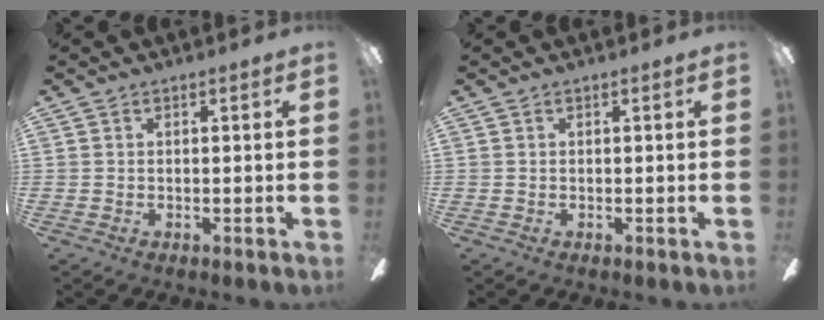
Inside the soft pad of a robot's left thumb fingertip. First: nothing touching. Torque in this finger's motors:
{"motor_torque": [0.00, 0.00, 0.04, -0.05, 0.00]}